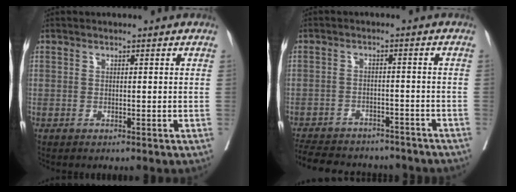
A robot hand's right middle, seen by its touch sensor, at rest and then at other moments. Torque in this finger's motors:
{"motor_torque": [1.00, -1.14, 0.23, 0.08]}